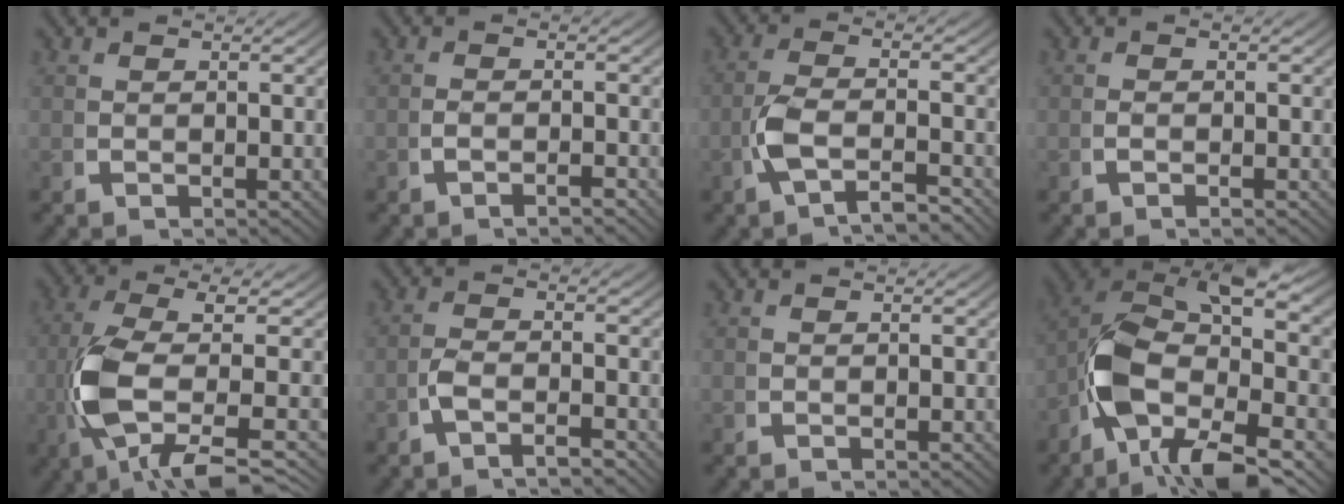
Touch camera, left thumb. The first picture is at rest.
{"total": 1.3, "force": [-0.9, -0.1, 1.0], "torque": [-0.026, 0.004, -0.017]}
{"total": 4.3, "force": [-1.4, 1.9, 3.6], "torque": [-0.092, -0.002, -0.026]}
{"total": 0.7, "force": [-0.4, -0.1, 0.6], "torque": [-0.018, 0.002, -0.006]}
{"total": 10.4, "force": [-1.6, 4.7, 9.1], "torque": [-0.223, -0.030, -0.003]}
{"total": 2.4, "force": [-1.3, 0.6, 1.9], "torque": [-0.044, 0.003, -0.030]}
{"total": 0.0}
{"total": 15.3, "force": [-1.4, 9.0, 12.3], "torque": [-0.254, -0.043, -0.005]}